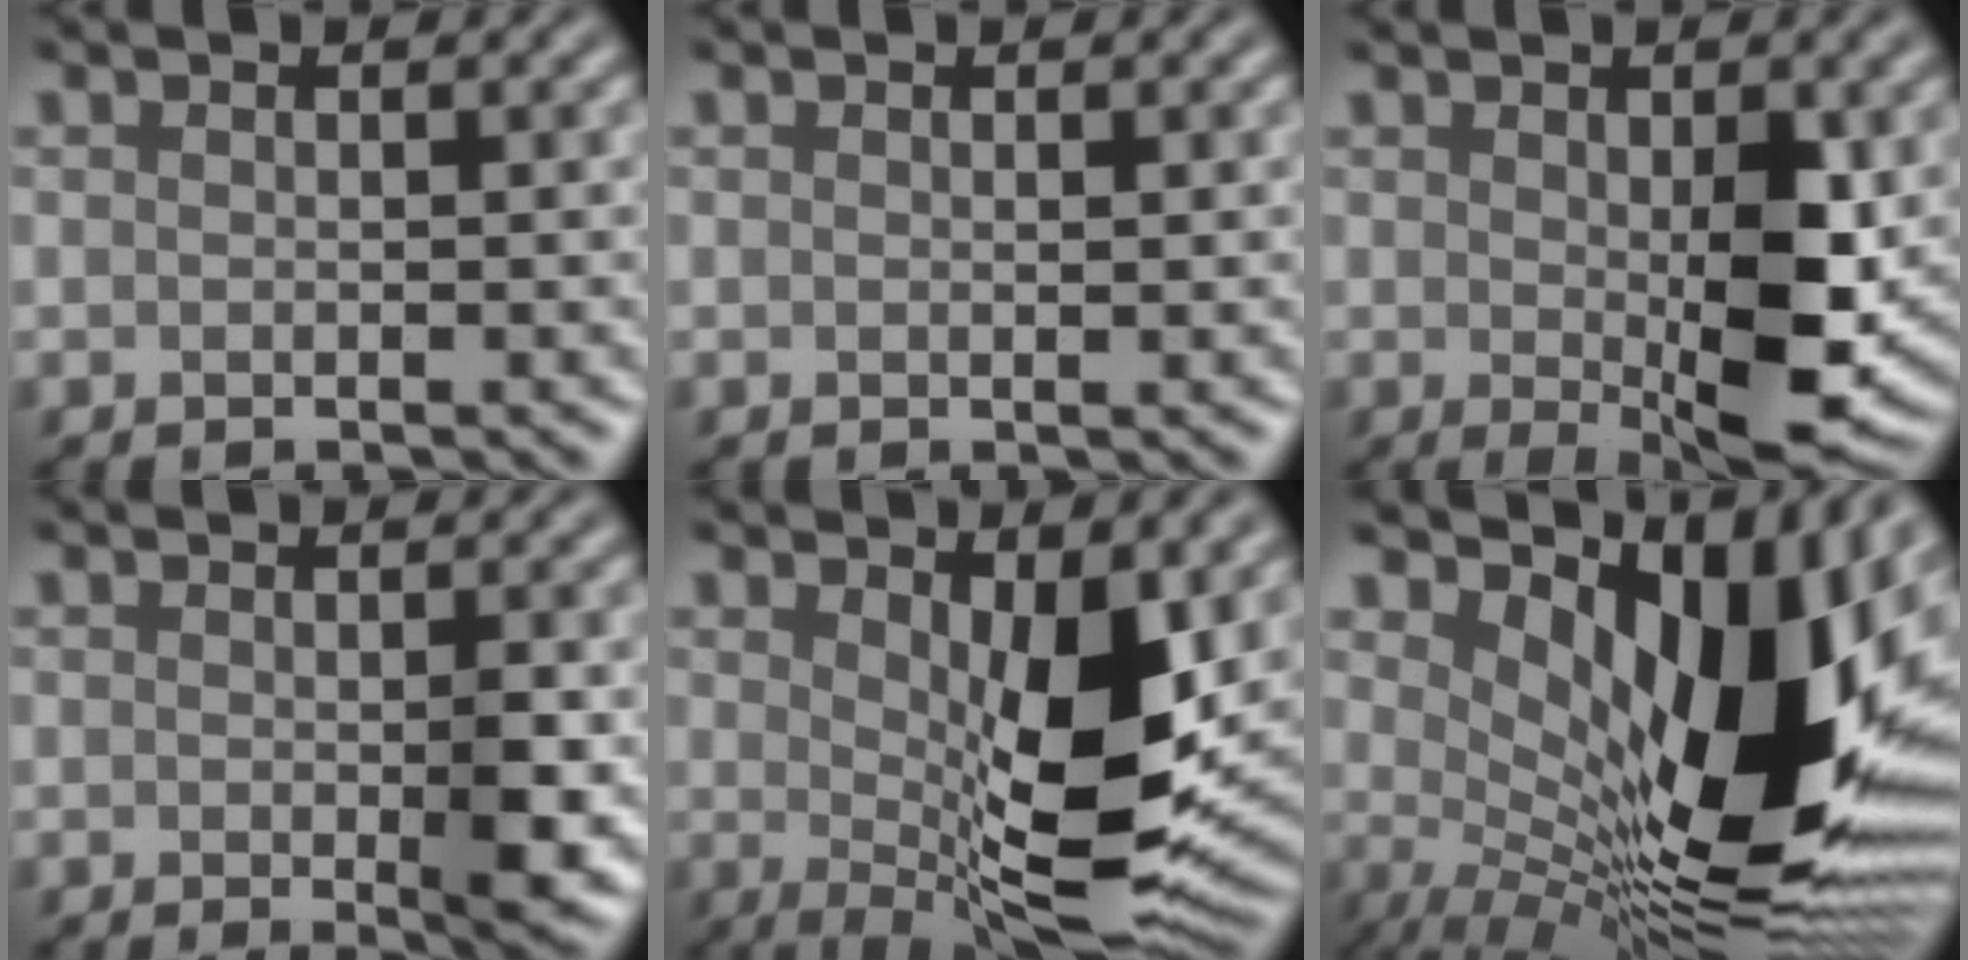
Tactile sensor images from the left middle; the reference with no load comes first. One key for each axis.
{"total": 0.0}
{"total": 7.2, "fx": -0.1, "fy": 2.3, "fz": 6.8, "tx": -0.113, "ty": -0.016, "tz": 0.011}
{"total": 2.8, "fx": -0.3, "fy": 0.2, "fz": 2.8, "tx": -0.042, "ty": -0.008, "tz": 0.002}
{"total": 9.9, "fx": 0.9, "fy": 3.4, "fz": 9.3, "tx": -0.144, "ty": -0.024, "tz": 0.023}
{"total": 14.9, "fx": 2.2, "fy": 6.9, "fz": 13.1, "tx": -0.190, "ty": -0.012, "tz": 0.042}